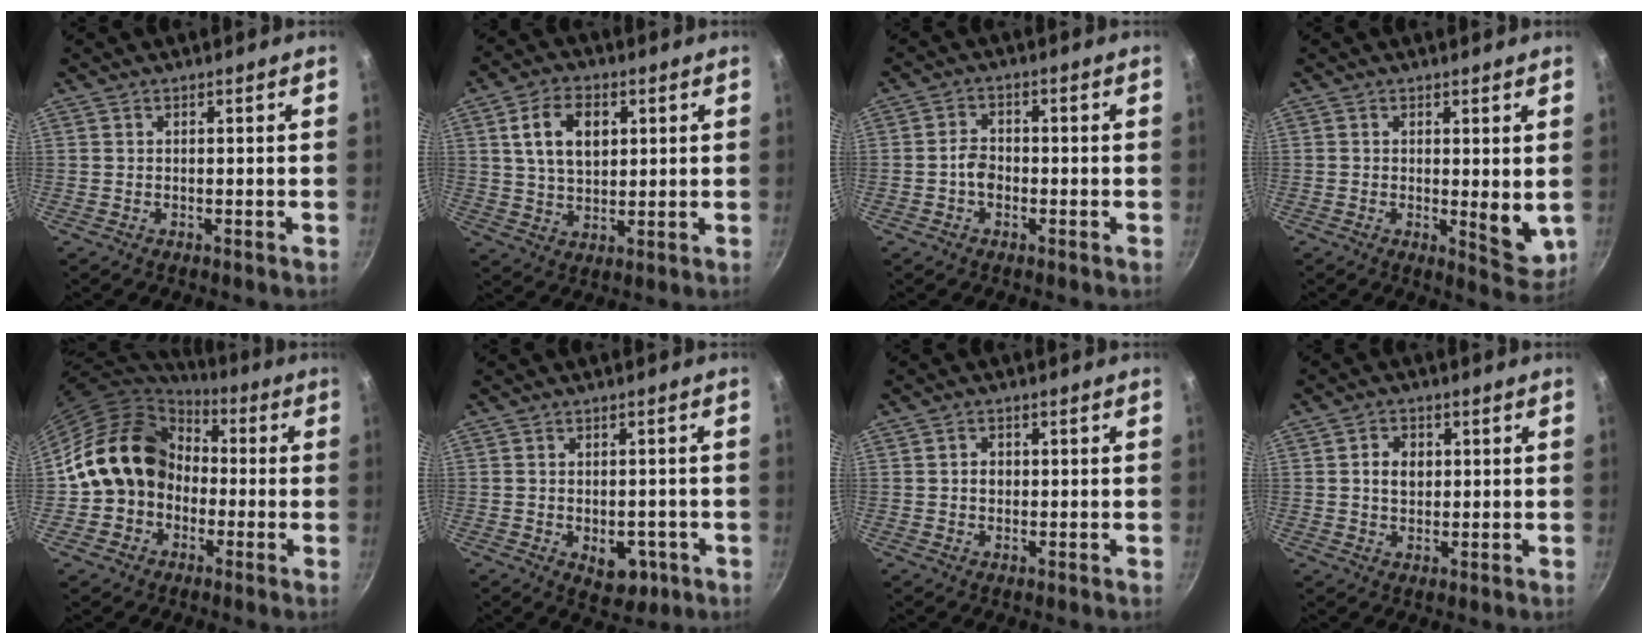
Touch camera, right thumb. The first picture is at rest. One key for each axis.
{"total": 10.0, "fx": 2.8, "fy": 6.4, "fz": 7.1, "tx": -0.110, "ty": -0.005, "tz": 0.051}
{"total": 2.2, "fx": -0.8, "fy": 1.6, "fz": 1.2, "tx": -0.014, "ty": 0.015, "tz": -0.015}
{"total": 5.9, "fx": 0.4, "fy": 2.3, "fz": 5.5, "tx": -0.071, "ty": -0.023, "tz": 0.007}
{"total": 16.0, "fx": -0.6, "fy": 13.6, "fz": 8.4, "tx": -0.115, "ty": 0.050, "tz": -0.019}
{"total": 6.6, "fx": -2.1, "fy": 4.3, "fz": 4.6, "tx": -0.033, "ty": 0.005, "tz": -0.020}
{"total": 2.2, "fx": 0.1, "fy": 1.8, "fz": 1.2, "tx": -0.010, "ty": 0.004, "tz": 0.000}
{"total": 4.4, "fx": 0.7, "fy": 3.4, "fz": 2.8, "tx": -0.030, "ty": 0.003, "tz": 0.011}